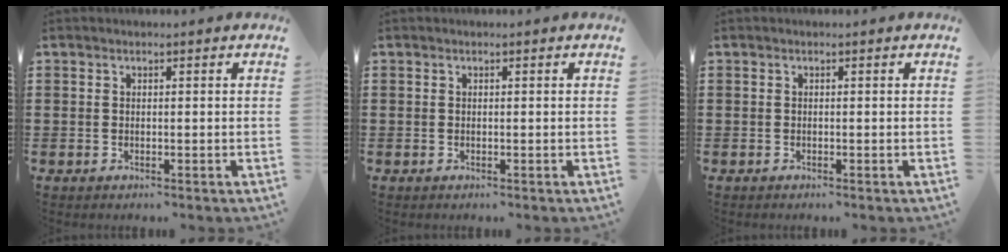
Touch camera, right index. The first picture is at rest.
{"total": 0.0}
{"total": 0.0}